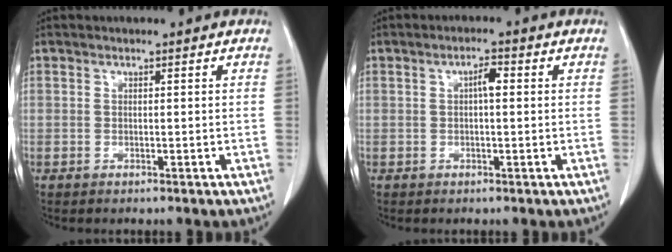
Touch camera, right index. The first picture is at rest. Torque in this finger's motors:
{"motor_torque": [0.38, -0.09, 0.06, 0.03]}